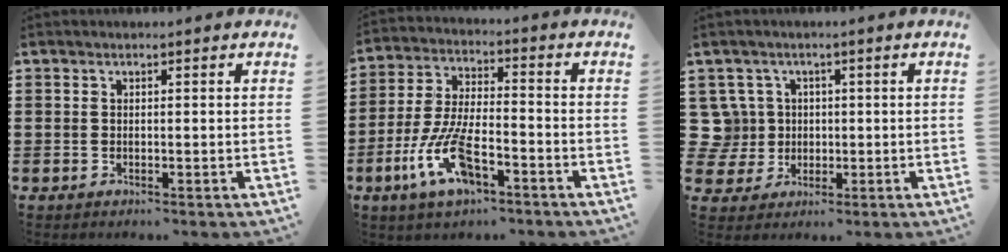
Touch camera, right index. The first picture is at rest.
{"total": 10.9, "force": [-4.8, 4.1, 8.9], "torque": [-0.208, -0.009, -0.090]}
{"total": 5.9, "force": [0.8, 5.7, 1.2], "torque": [-0.073, 0.008, 0.013]}